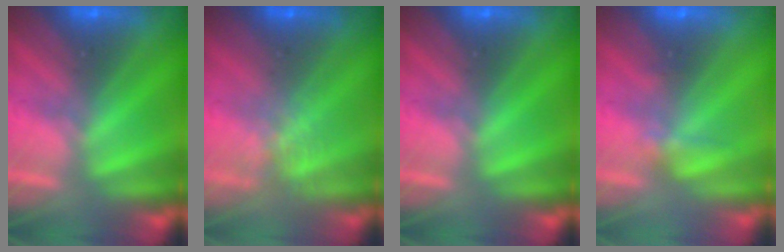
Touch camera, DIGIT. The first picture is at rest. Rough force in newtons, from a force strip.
{"total": 1.2}
{"total": 0.0}
{"total": 2.1}